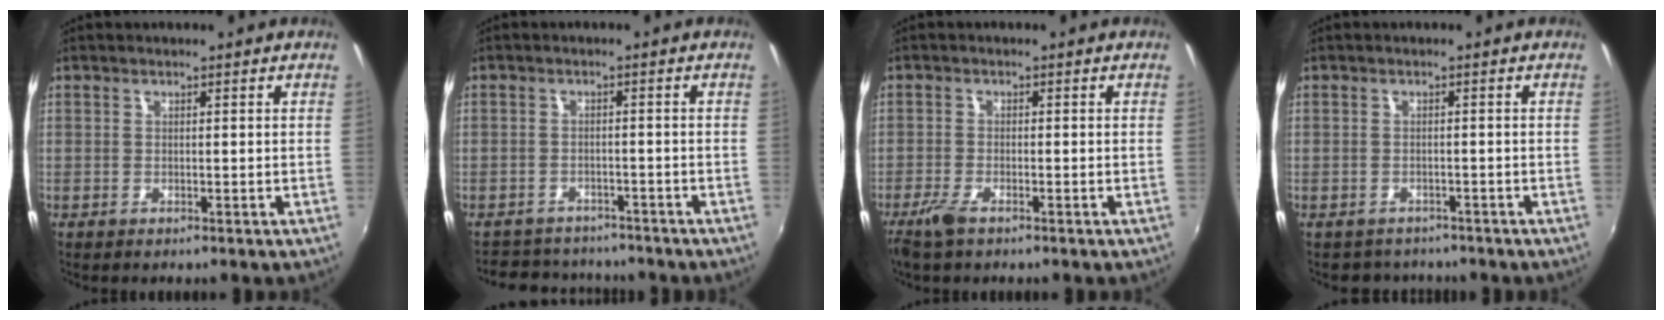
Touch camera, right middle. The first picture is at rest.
{"total": 8.5, "force": [-7.7, 3.2, 1.7], "torque": [-0.048, 0.014, -0.112]}
{"total": 3.4, "force": [-2.5, 0.8, 2.2], "torque": [-0.059, -0.008, -0.050]}
{"total": 3.9, "force": [-3.4, 1.9, 0.3], "torque": [-0.012, -0.005, -0.050]}